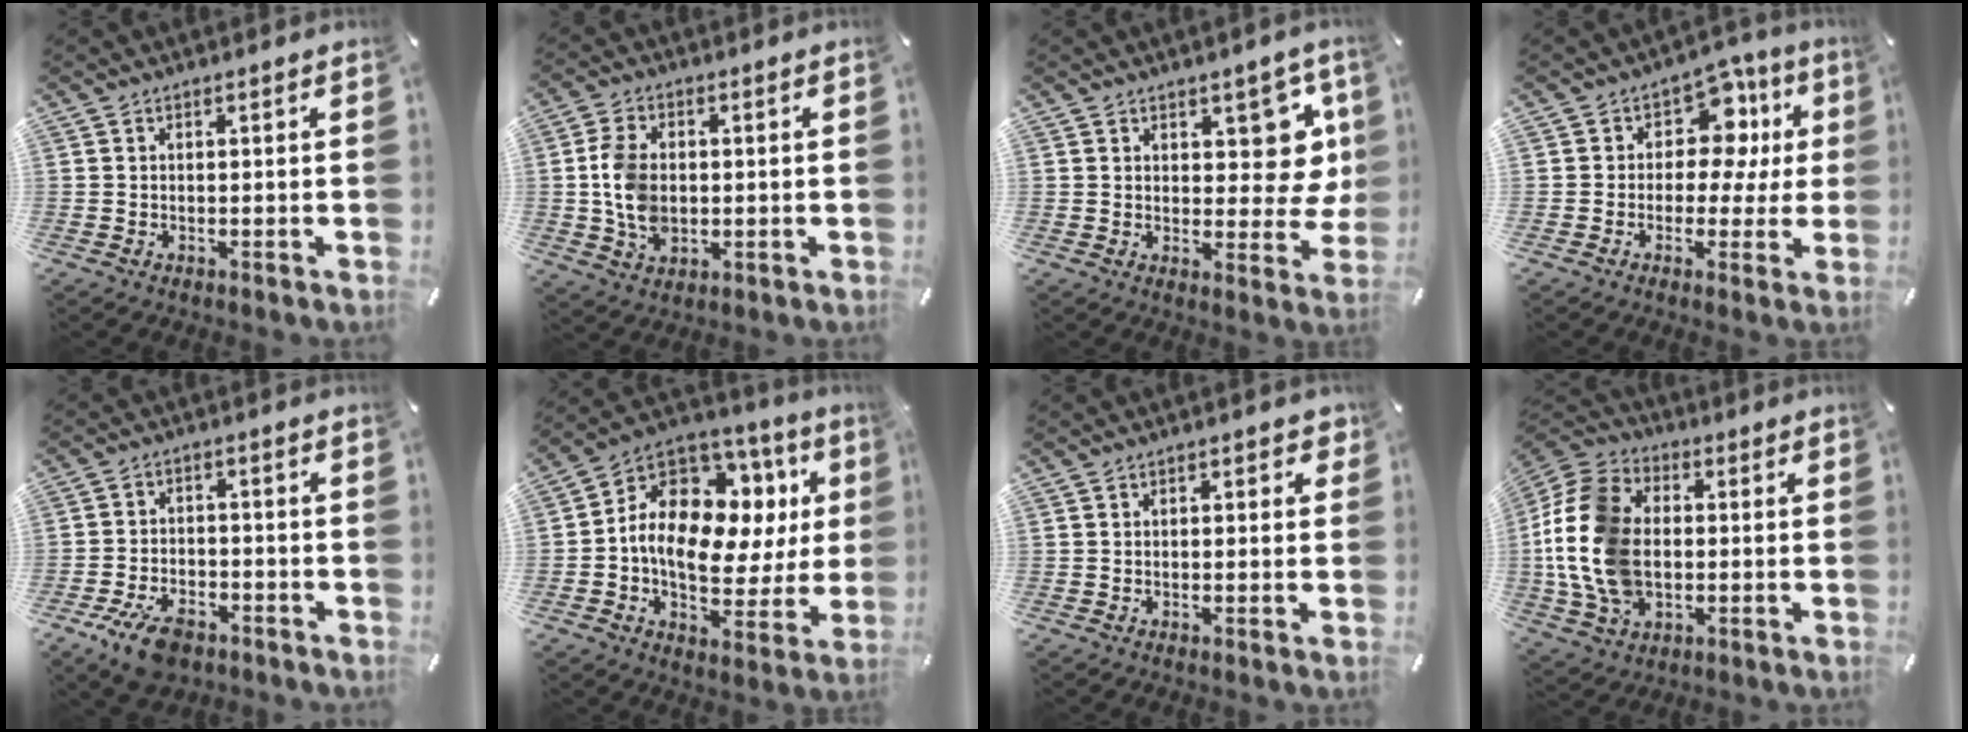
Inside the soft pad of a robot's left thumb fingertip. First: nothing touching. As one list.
[{"total": 9.6, "force": [-0.3, 7.0, 6.5], "torque": [-0.142, 0.007, -0.005]}, {"total": 9.9, "force": [4.8, 6.1, 6.2], "torque": [-0.060, -0.034, 0.083]}, {"total": 10.6, "force": [3.3, 7.6, 6.6], "torque": [-0.098, -0.019, 0.058]}, {"total": 8.5, "force": [-4.9, 4.8, 5.1], "torque": [-0.105, 0.018, -0.088]}, {"total": 16.0, "force": [2.9, 10.9, 11.3], "torque": [-0.201, -0.033, 0.043]}, {"total": 1.9, "force": [0.3, 1.2, 1.5], "torque": [-0.013, 0.002, 0.000]}, {"total": 18.4, "force": [-1.5, 13.5, 12.4], "torque": [-0.291, 0.017, -0.026]}]